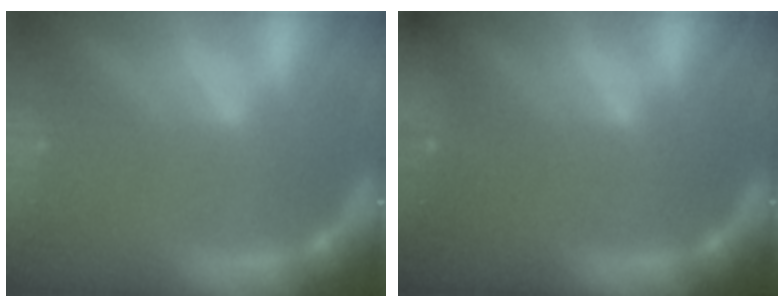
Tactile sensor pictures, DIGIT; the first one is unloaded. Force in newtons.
{"total": 8.5}